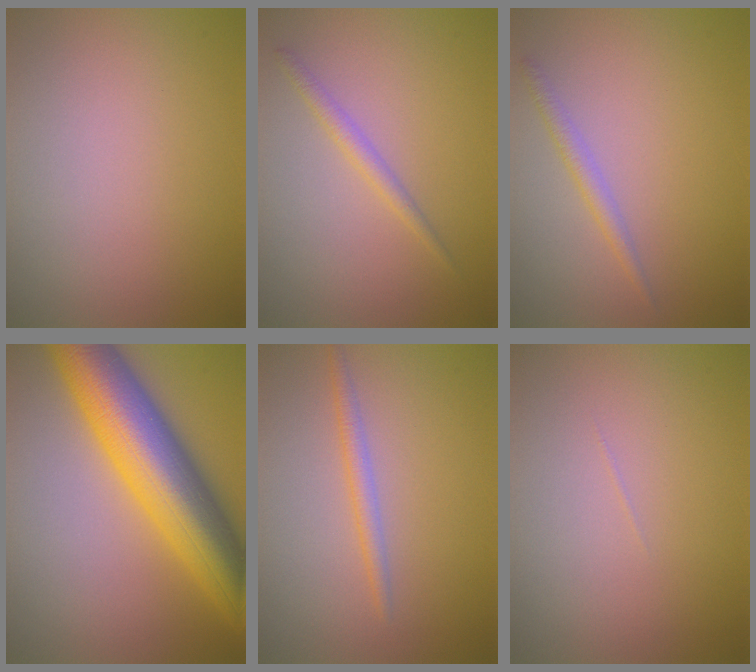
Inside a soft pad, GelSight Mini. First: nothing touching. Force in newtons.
{"total": 1.4, "press": 1.4, "slide": 0.1}
{"total": 1.5, "press": 1.5, "slide": 0.0}
{"total": 12.2, "press": 12.2, "slide": 0.4}
{"total": 1.6, "press": 1.6, "slide": 0.0}
{"total": 0.0}